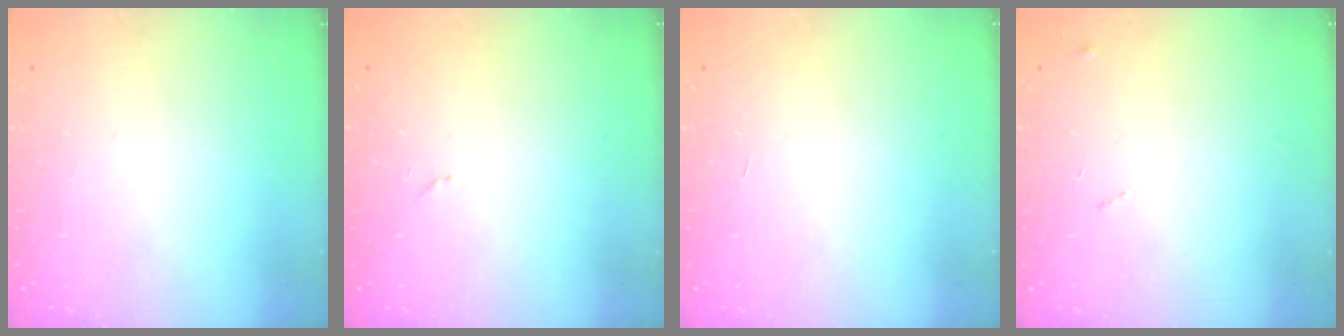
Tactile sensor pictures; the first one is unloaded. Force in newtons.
{"total": 5.0, "press": 5.0, "slide": 0.3}
{"total": 1.7, "press": 1.7, "slide": 0.1}
{"total": 6.8, "press": 6.8, "slide": 0.6}